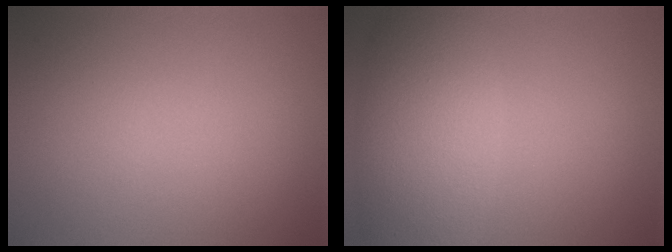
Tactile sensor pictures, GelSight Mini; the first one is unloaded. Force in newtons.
{"total": 6.0, "press": 6.0, "slide": 0.3}